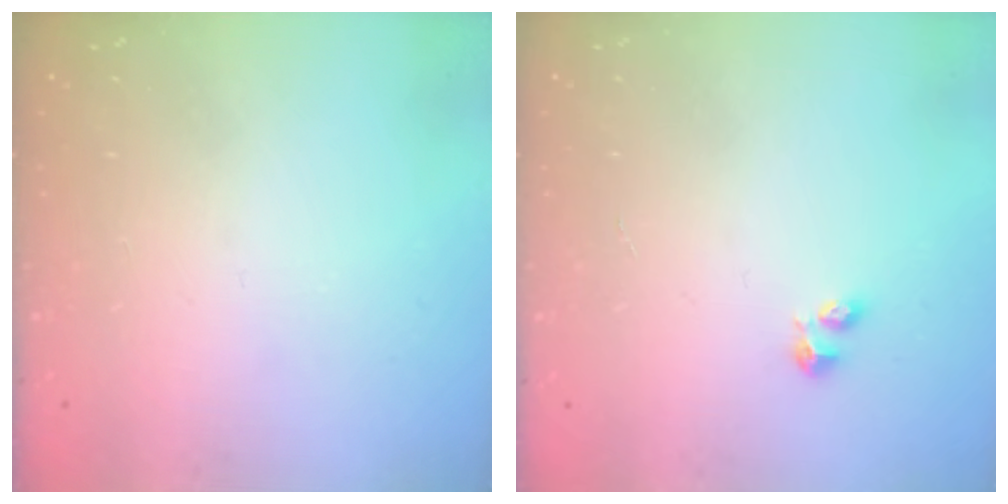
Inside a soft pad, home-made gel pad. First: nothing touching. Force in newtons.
{"total": 2.5, "press": 2.5, "slide": 0.4}